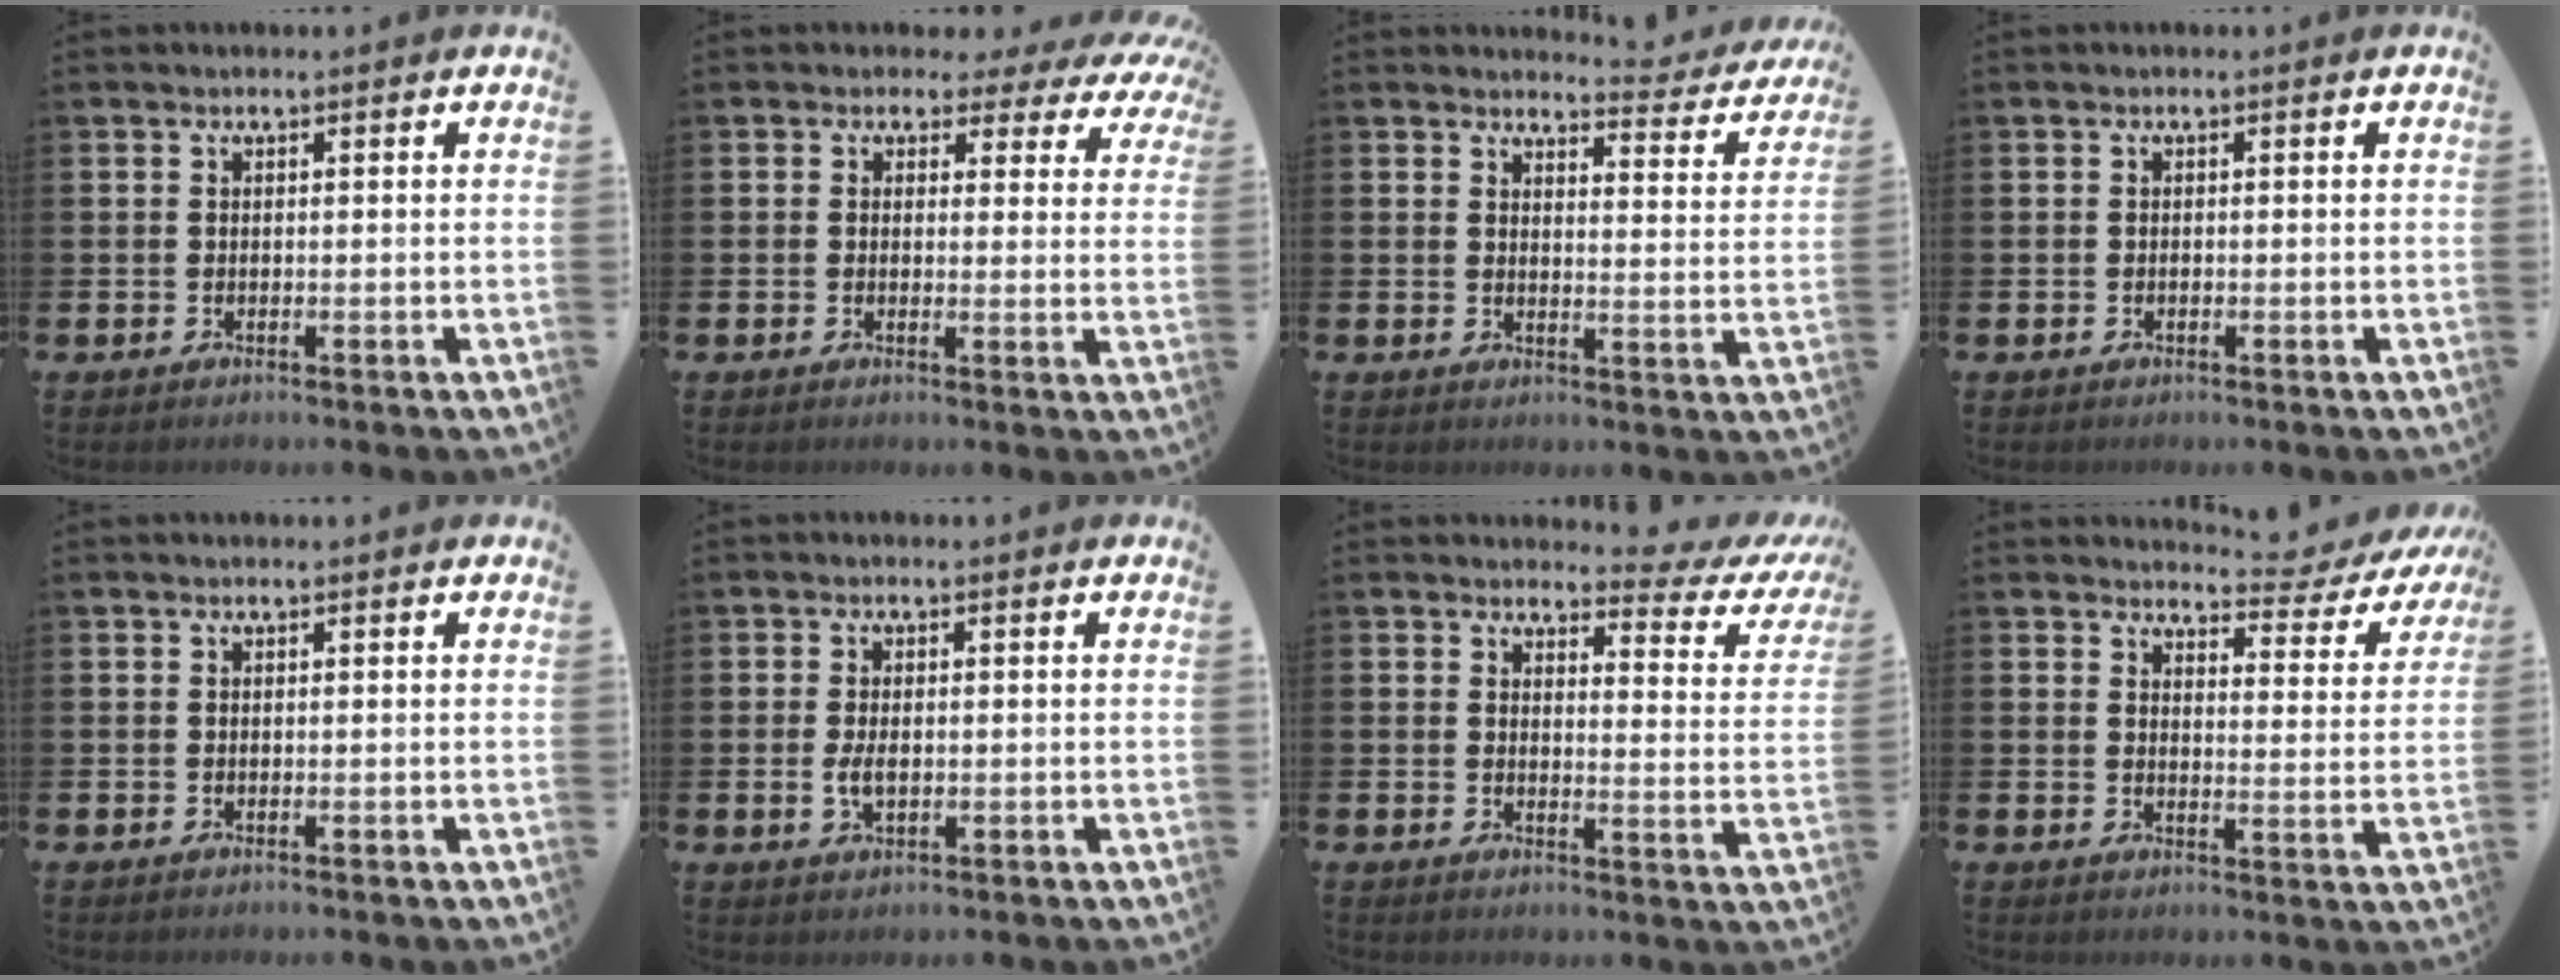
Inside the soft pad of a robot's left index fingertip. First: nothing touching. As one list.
[{"total": 2.2, "force": [1.3, 1.7, 0.4], "torque": [-0.005, -0.014, 0.012]}, {"total": 3.4, "force": [3.3, 0.5, 0.3], "torque": [0.004, -0.034, 0.049]}, {"total": 0.0}, {"total": 0.0}, {"total": 2.5, "force": [-0.2, 1.3, 2.1], "torque": [-0.034, 0.001, -0.005]}, {"total": 3.0, "force": [2.6, 1.2, 1.0], "torque": [-0.010, -0.027, 0.033]}, {"total": 3.8, "force": [3.4, 1.2, 1.0], "torque": [-0.018, -0.031, 0.052]}]